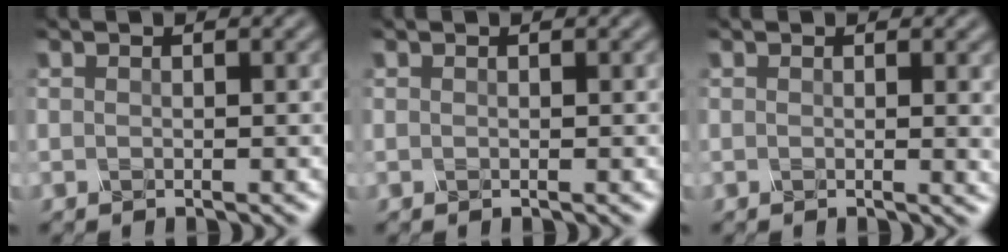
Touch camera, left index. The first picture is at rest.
{"total": 0.0}
{"total": 2.1, "force": [0.2, 0.7, 2.0], "torque": [-0.016, 0.000, 0.001]}